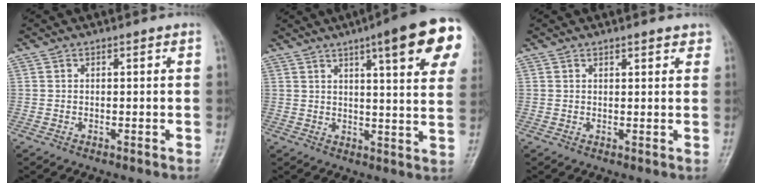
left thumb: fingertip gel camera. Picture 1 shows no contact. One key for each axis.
{"total": 18.2, "fx": 8.7, "fy": 3.4, "fz": 15.7, "tx": -0.188, "ty": -0.021, "tz": 0.104}
{"total": 2.4, "fx": 1.8, "fy": 0.9, "fz": 1.2, "tx": -0.001, "ty": -0.005, "tz": 0.019}